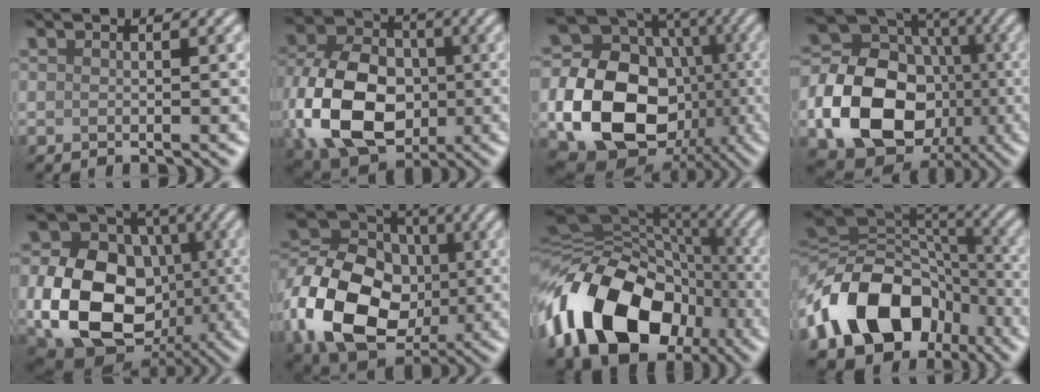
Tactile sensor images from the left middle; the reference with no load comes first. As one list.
[{"total": 13.1, "force": [-2.4, 9.5, 8.8], "torque": [-0.200, -0.010, -0.053]}, {"total": 16.2, "force": [-3.0, 12.8, 9.5], "torque": [-0.190, -0.024, -0.039]}, {"total": 14.3, "force": [-3.3, 11.1, 8.3], "torque": [-0.176, -0.015, -0.060]}, {"total": 13.7, "force": [-2.4, 10.5, 8.4], "torque": [-0.167, -0.021, -0.043]}, {"total": 16.3, "force": [-2.8, 13.0, 9.4], "torque": [-0.205, -0.011, -0.063]}, {"total": 14.4, "force": [-6.0, 9.7, 8.9], "torque": [-0.172, 0.004, -0.116]}, {"total": 13.8, "force": [-5.3, 10.0, 8.0], "torque": [-0.155, 0.001, -0.097]}]